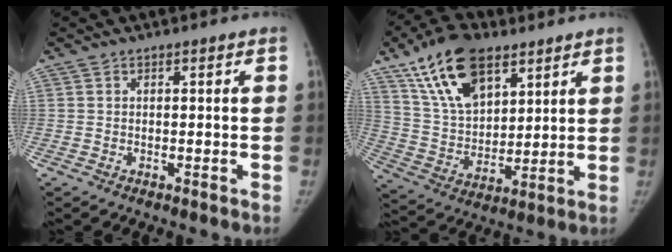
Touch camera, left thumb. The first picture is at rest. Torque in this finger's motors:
{"motor_torque": [1.02, 0.88, 1.66, -1.11, 0.15]}